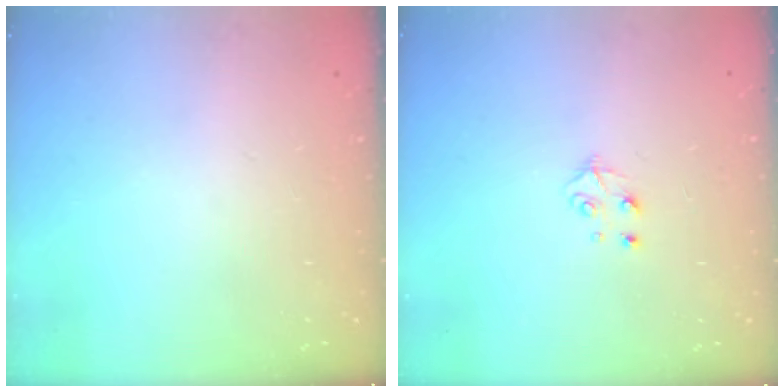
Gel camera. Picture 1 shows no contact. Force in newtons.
{"total": 4.5, "press": 4.5, "slide": 0.4}